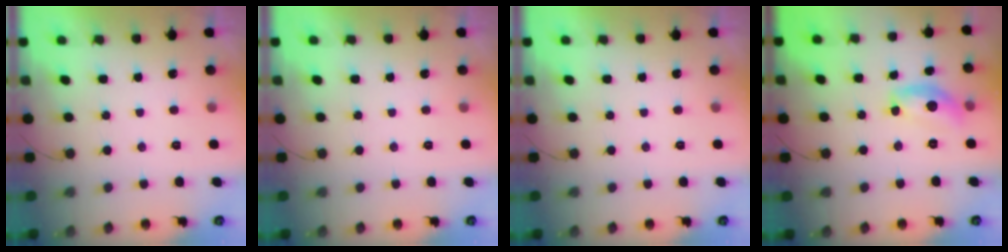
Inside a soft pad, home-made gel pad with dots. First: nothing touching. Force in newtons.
{"total": 0.0}
{"total": 0.0}
{"total": 12.5, "press": 12.5, "slide": 0.5}